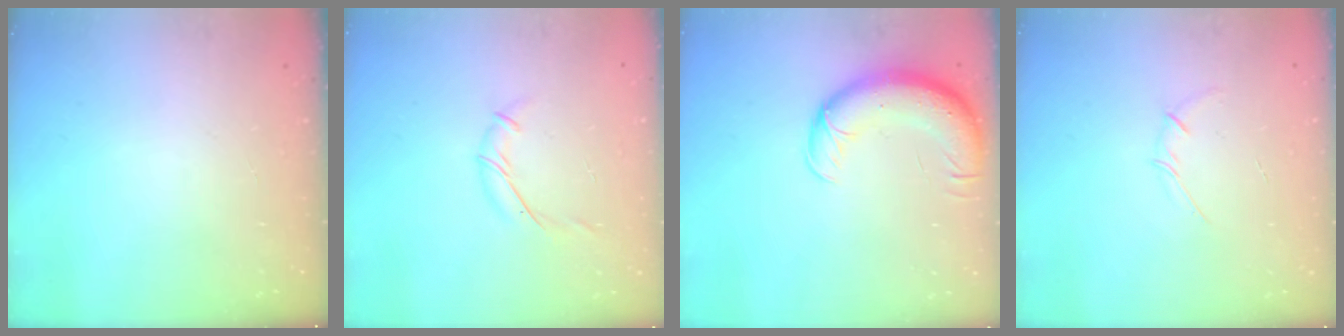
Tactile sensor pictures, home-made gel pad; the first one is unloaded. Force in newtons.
{"total": 5.3, "press": 5.2, "slide": 1.1}
{"total": 13.7, "press": 13.3, "slide": 3.1}
{"total": 2.7, "press": 2.6, "slide": 0.7}